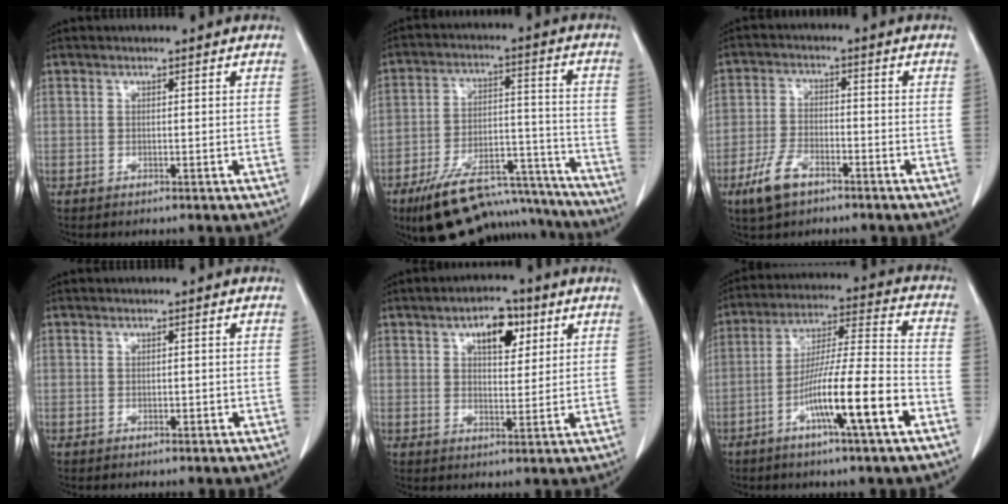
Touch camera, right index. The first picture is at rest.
{"total": 19.6, "force": [-17.3, 5.9, 6.9], "torque": [-0.096, 0.035, -0.256]}
{"total": 6.2, "force": [-3.9, 3.0, 3.9], "torque": [-0.086, -0.002, -0.070]}
{"total": 0.6, "force": [-0.1, 0.4, 0.5], "torque": [-0.007, 0.000, 0.000]}
{"total": 7.6, "force": [3.6, 4.1, 5.3], "torque": [-0.074, 0.015, 0.055]}
{"total": 14.3, "force": [-6.1, 0.1, 12.9], "torque": [-0.229, -0.003, -0.108]}